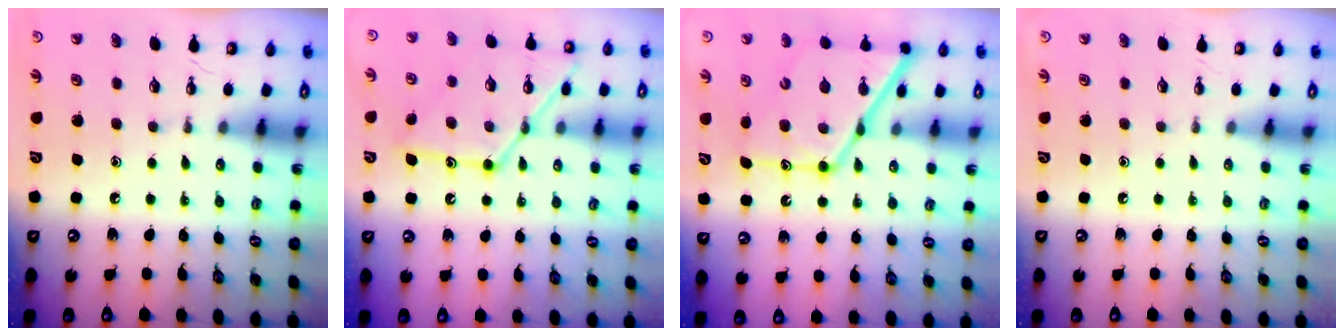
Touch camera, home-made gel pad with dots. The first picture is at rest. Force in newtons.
{"total": 16.3, "press": 16.3, "slide": 1.4}
{"total": 19.0, "press": 18.9, "slide": 1.7}
{"total": 0.0}